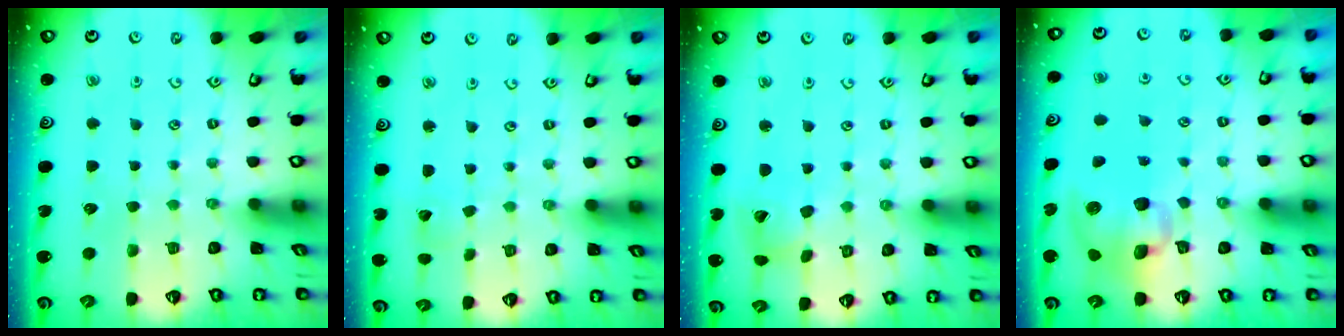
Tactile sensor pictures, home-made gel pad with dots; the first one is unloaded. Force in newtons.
{"total": 2.0, "press": 2.0, "slide": 0.2}
{"total": 8.7, "press": 8.7, "slide": 1.0}
{"total": 13.3, "press": 13.2, "slide": 2.0}